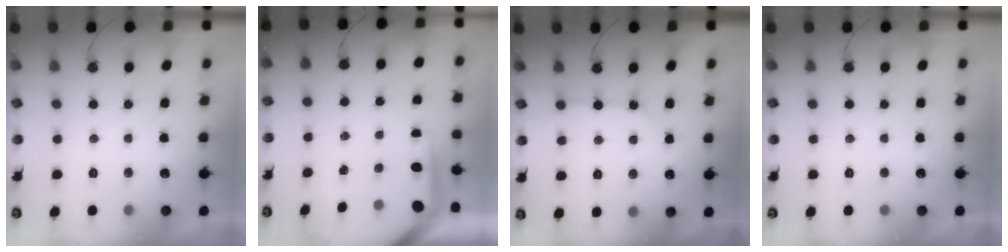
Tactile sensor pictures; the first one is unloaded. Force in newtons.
{"total": 4.6, "press": 4.6, "slide": 0.3}
{"total": 2.2, "press": 2.2, "slide": 0.3}
{"total": 0.0}